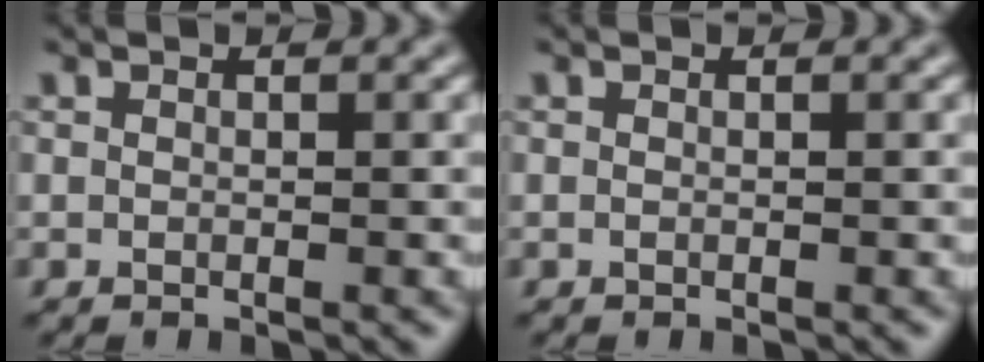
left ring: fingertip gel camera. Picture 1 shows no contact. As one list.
[{"total": 0.0}]